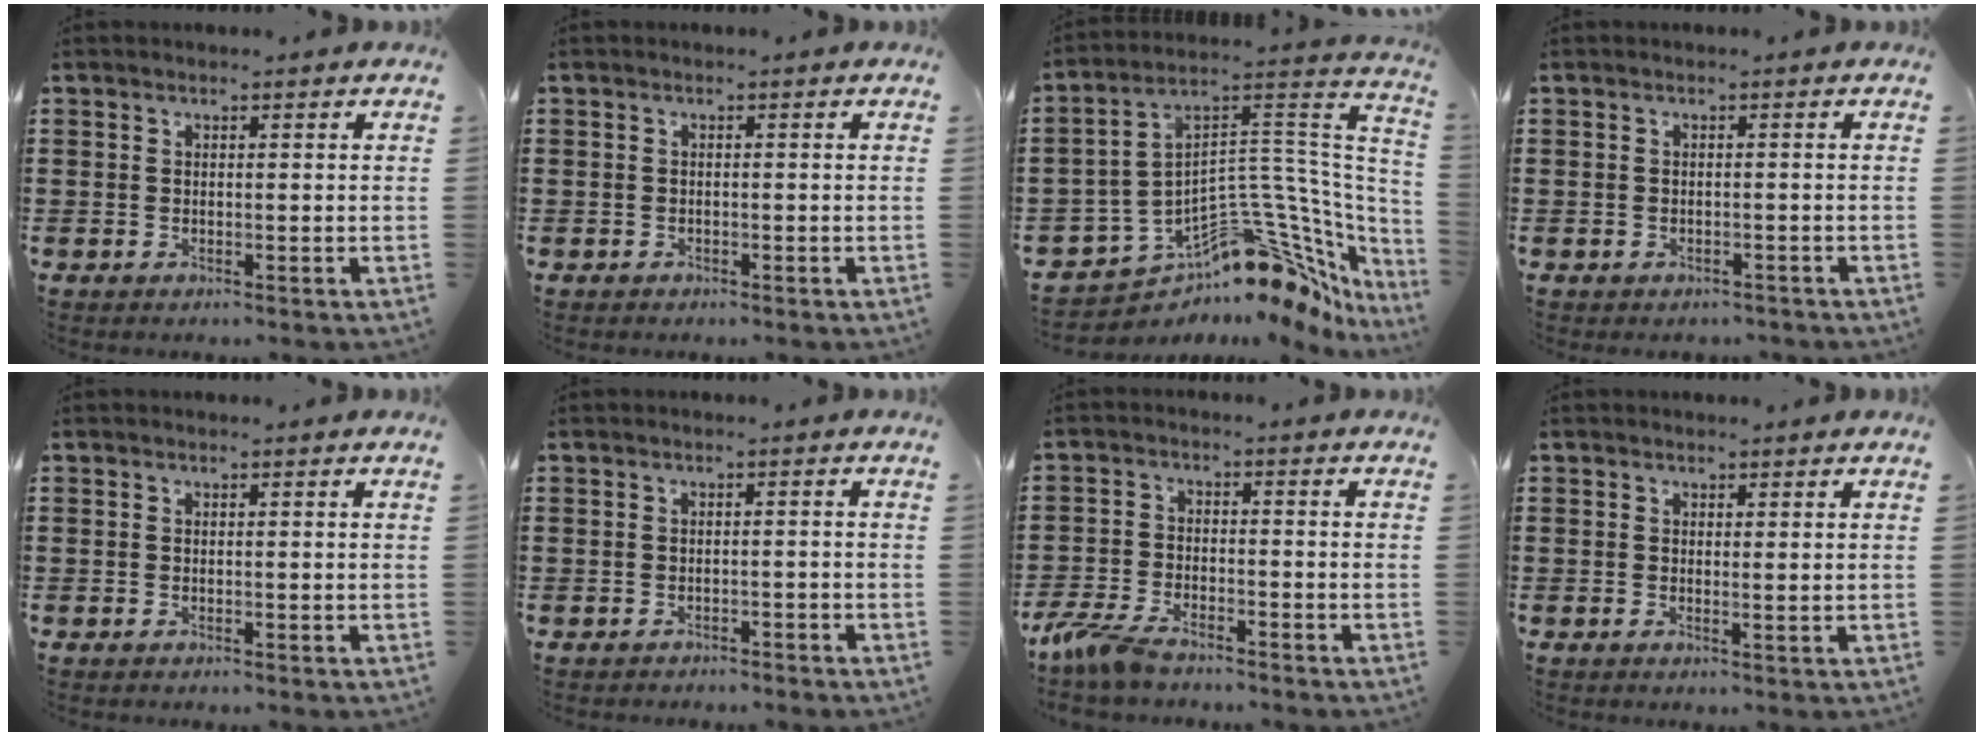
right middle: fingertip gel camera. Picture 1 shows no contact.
{"total": 0.5, "force": [-0.4, 0.4, 0.0], "torque": [-0.001, 0.003, -0.010]}
{"total": 10.2, "force": [-6.2, 3.9, 7.1], "torque": [-0.138, -0.026, -0.129]}
{"total": 0.7, "force": [-0.6, 0.2, 0.0], "torque": [-0.003, -0.001, -0.014]}
{"total": 0.0}
{"total": 1.0, "force": [-1.0, 0.2, 0.0], "torque": [-0.003, -0.001, -0.020]}
{"total": 5.3, "force": [-4.4, 1.3, 2.7], "torque": [-0.079, -0.010, -0.091]}
{"total": 0.9, "force": [0.7, -0.2, 0.5], "torque": [-0.004, -0.009, 0.011]}